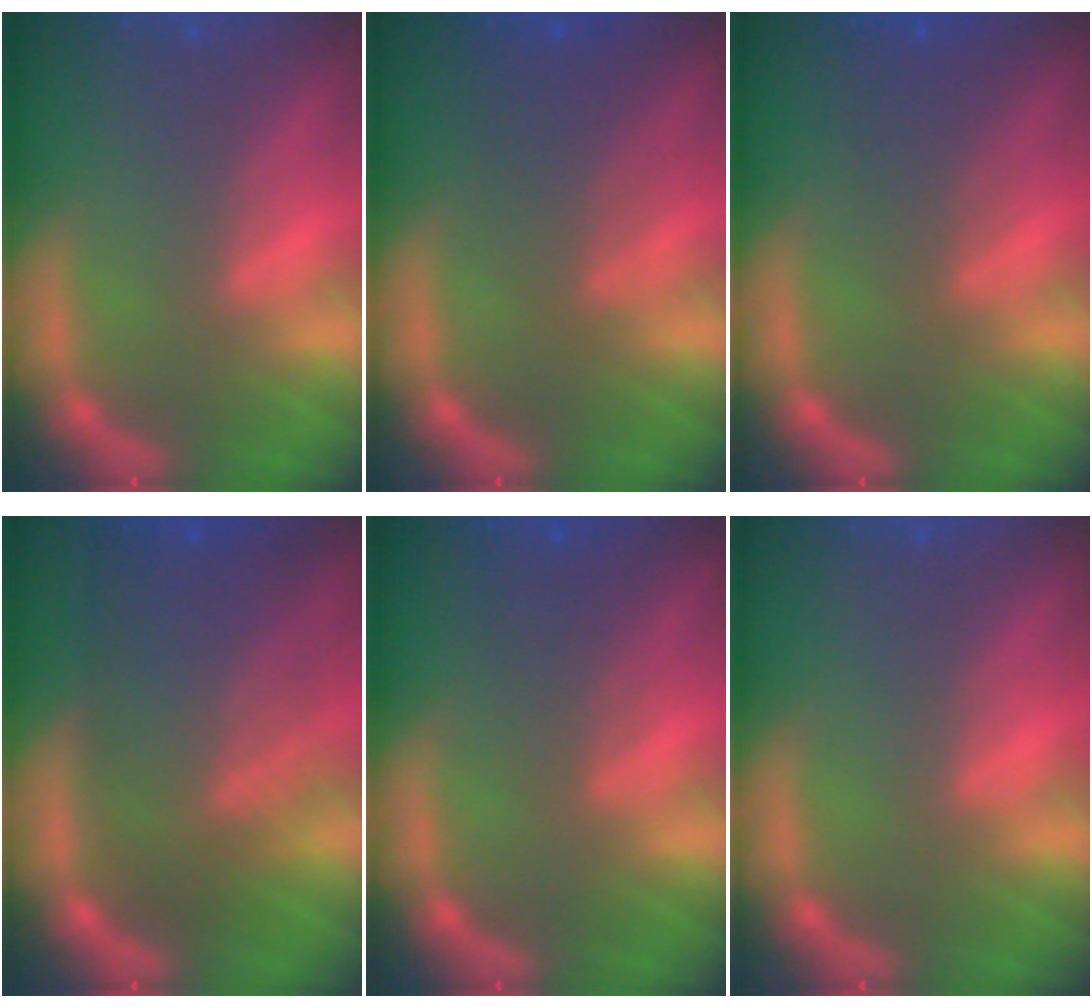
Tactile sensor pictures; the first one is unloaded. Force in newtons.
{"total": 3.6}
{"total": 2.5}
{"total": 9.1}
{"total": 2.5}
{"total": 0.0}